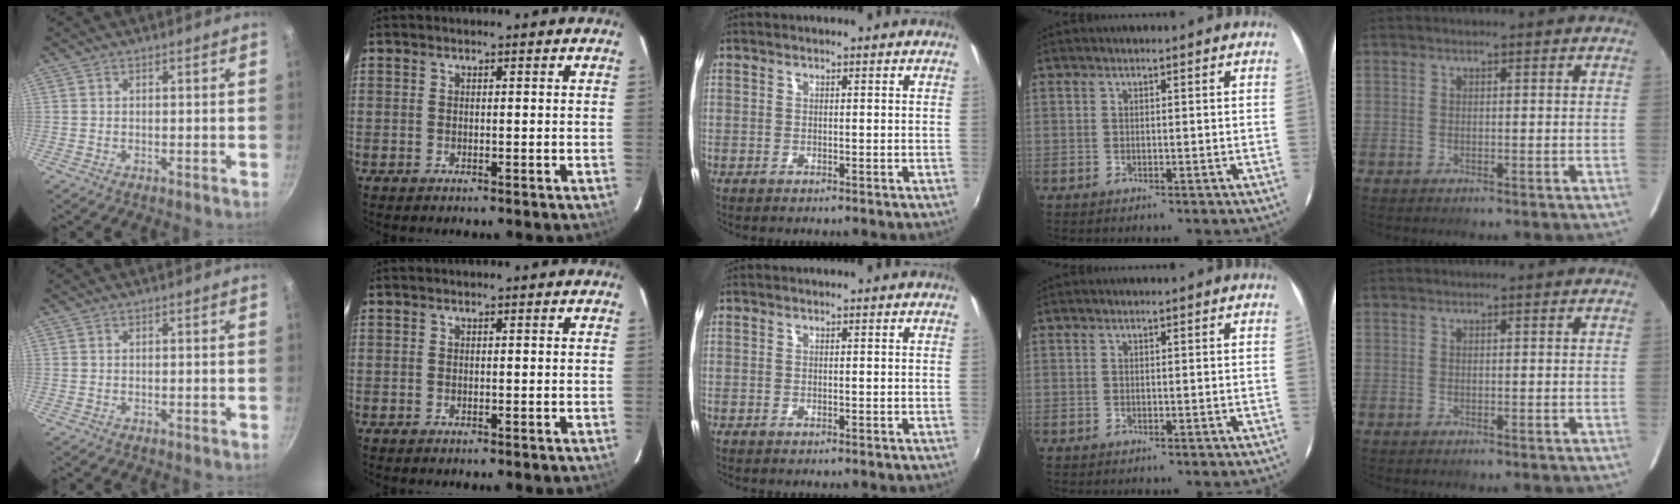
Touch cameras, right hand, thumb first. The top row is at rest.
{}